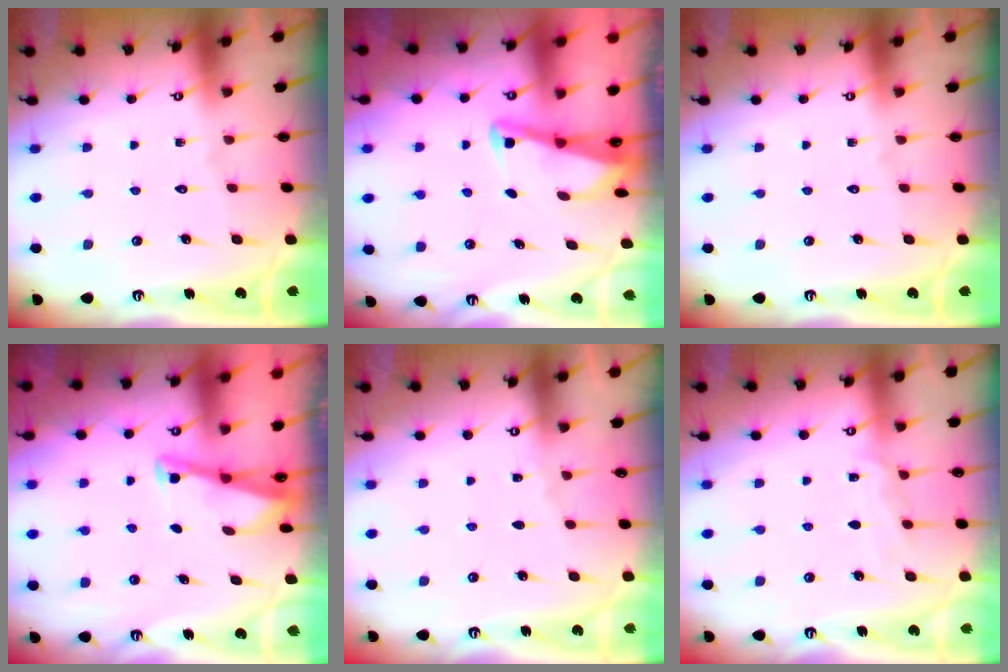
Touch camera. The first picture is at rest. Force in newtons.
{"total": 2.9, "press": 2.9, "slide": 0.4}
{"total": 0.0}
{"total": 2.9, "press": 2.9, "slide": 0.4}
{"total": 2.6, "press": 2.6, "slide": 0.3}
{"total": 5.7, "press": 5.7, "slide": 0.5}